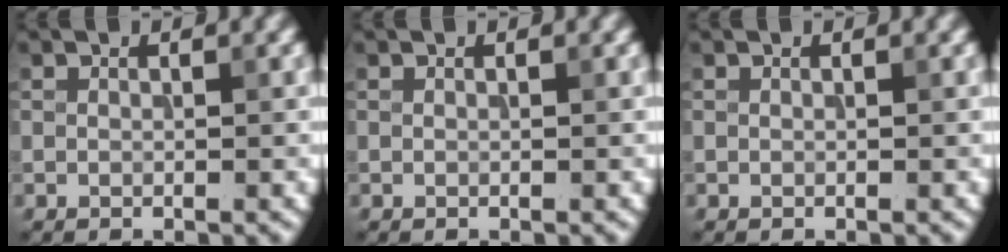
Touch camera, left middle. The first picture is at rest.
{"total": 0.0}
{"total": 0.0}